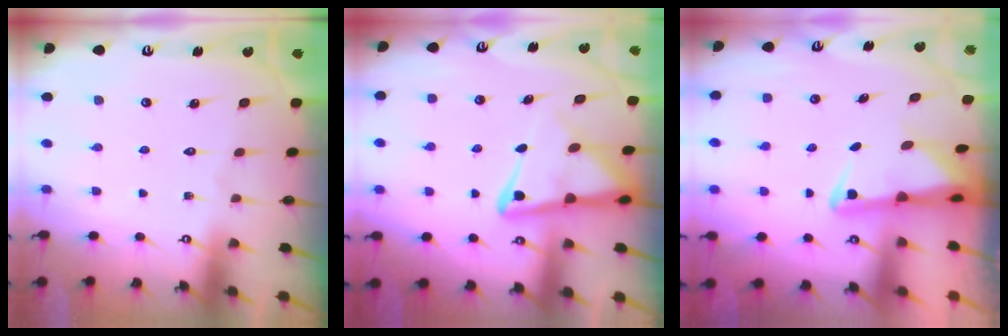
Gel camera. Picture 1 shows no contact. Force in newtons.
{"total": 8.7, "press": 8.6, "slide": 1.0}
{"total": 2.5, "press": 2.4, "slide": 0.5}